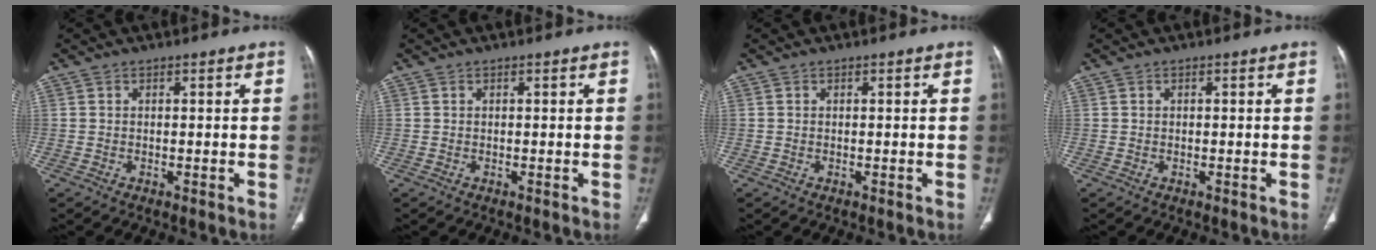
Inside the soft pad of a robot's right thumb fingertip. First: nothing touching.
{"total": 0.0}
{"total": 0.0}
{"total": 0.0}